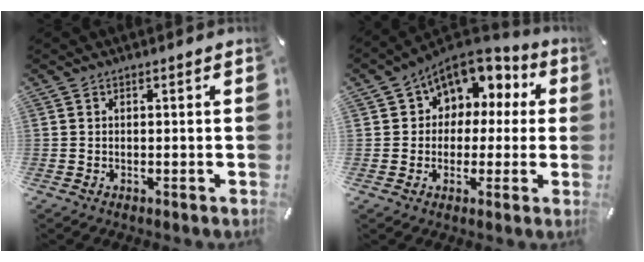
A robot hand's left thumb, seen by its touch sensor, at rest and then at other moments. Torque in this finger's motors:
{"motor_torque": [2.01, 2.55, 0.69, 0.07, 0.14]}